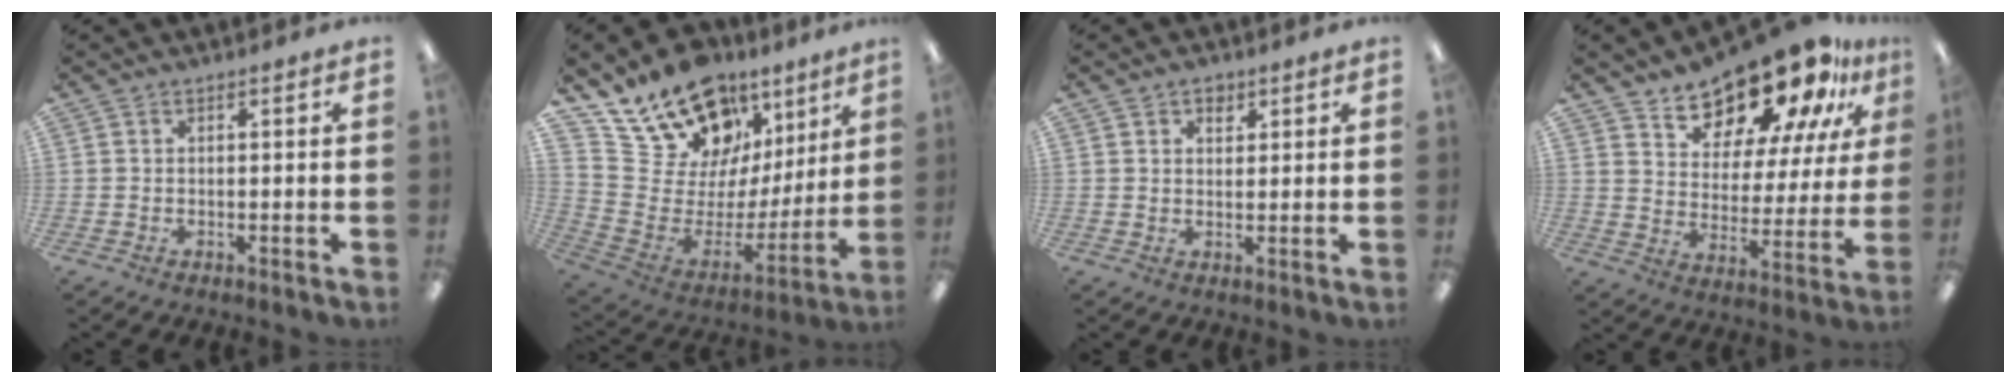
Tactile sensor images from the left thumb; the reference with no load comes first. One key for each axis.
{"total": 17.9, "fx": 14.2, "fy": 9.5, "fz": 5.5, "tx": -0.107, "ty": -0.117, "tz": 0.266}
{"total": 2.5, "fx": 1.7, "fy": 1.8, "fz": 0.7, "tx": 0.001, "ty": -0.006, "tz": 0.027}
{"total": 18.0, "fx": 15.2, "fy": 7.0, "fz": 6.7, "tx": -0.109, "ty": -0.121, "tz": 0.265}